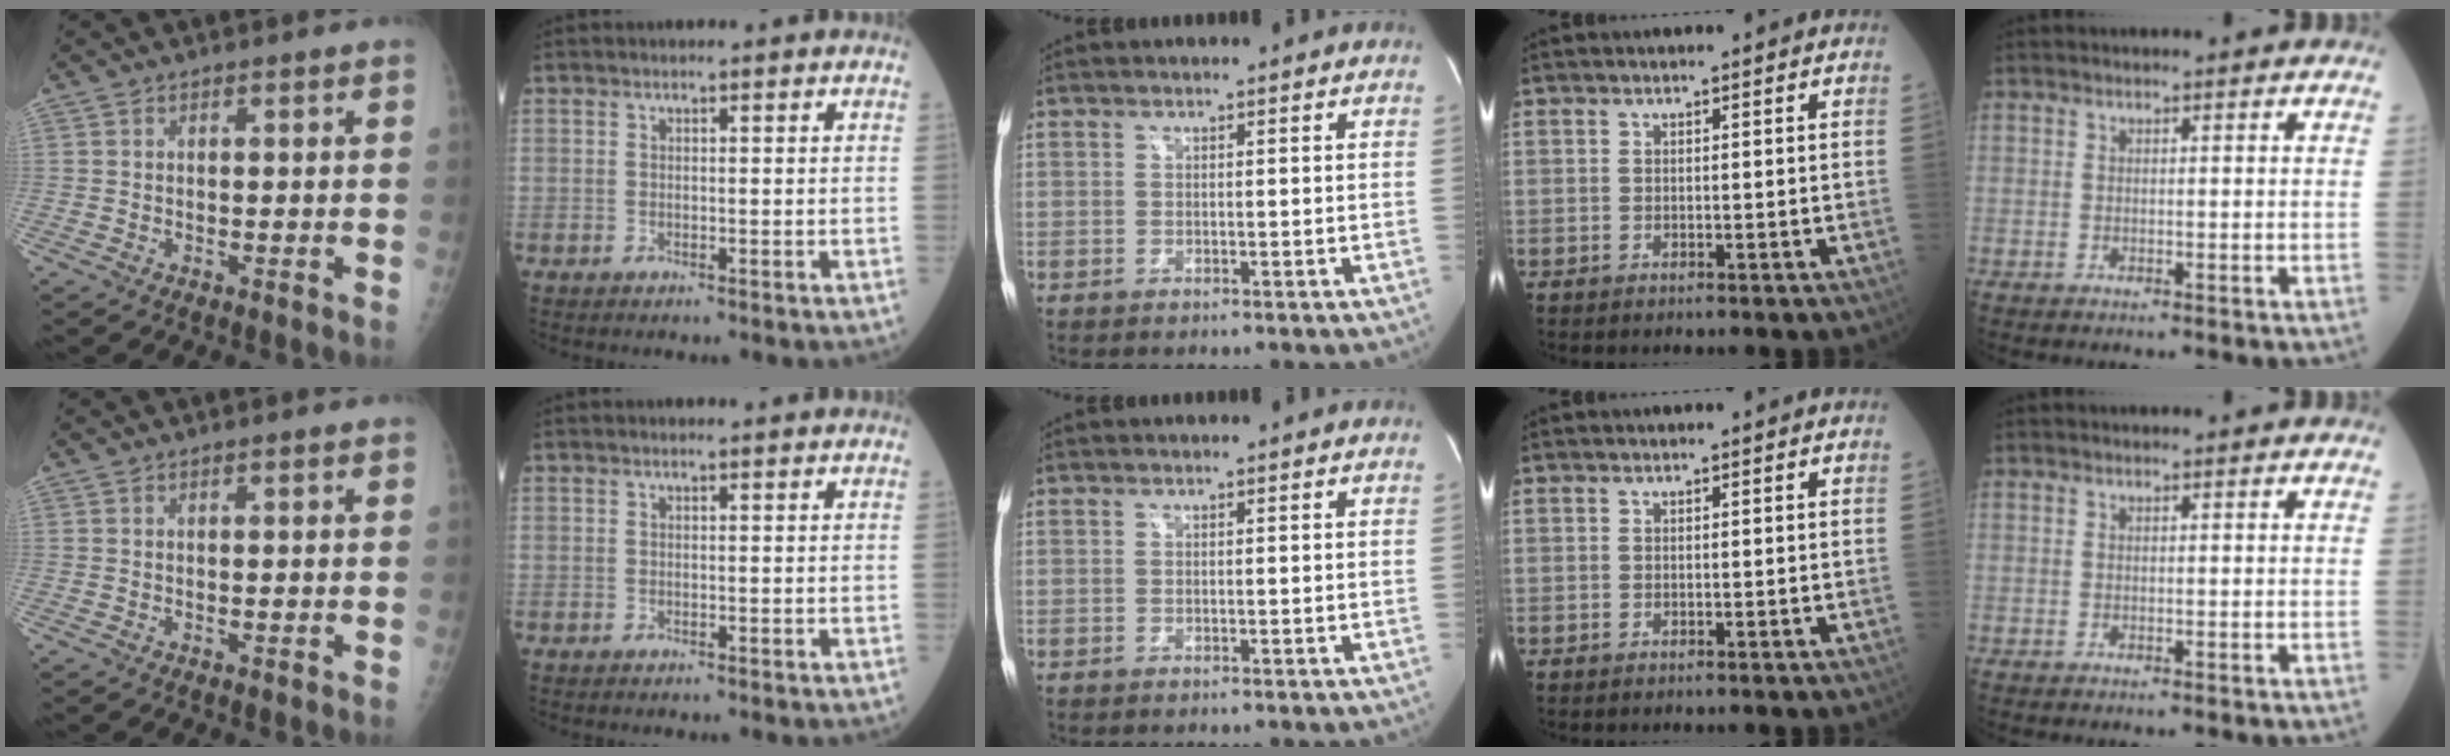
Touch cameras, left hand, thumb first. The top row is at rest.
{"thumb": {"total": 0.6, "force": [0.4, 0.1, 0.5], "torque": [-0.007, 0.000, 0.004]}, "index": {"total": 0.7, "force": [0.7, 0.0, 0.1], "torque": [-0.003, 0.002, 0.011]}}